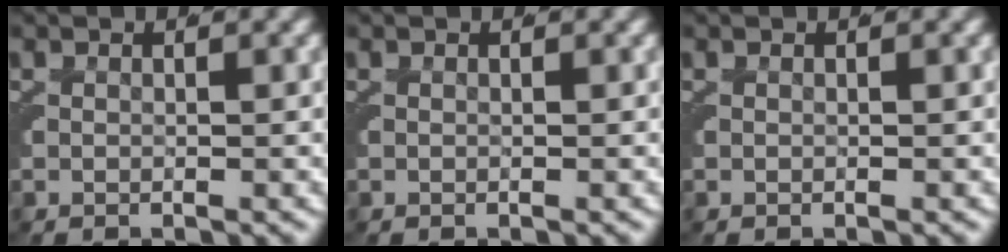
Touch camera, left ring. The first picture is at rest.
{"total": 0.0}
{"total": 0.0}